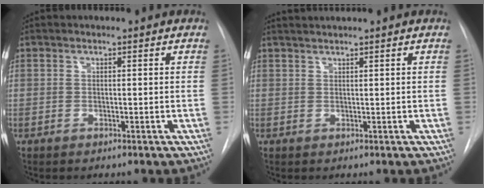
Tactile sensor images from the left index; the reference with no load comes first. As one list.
[{"total": 1.8, "force": [1.6, -0.5, 0.5], "torque": [-0.009, 0.012, 0.036]}]